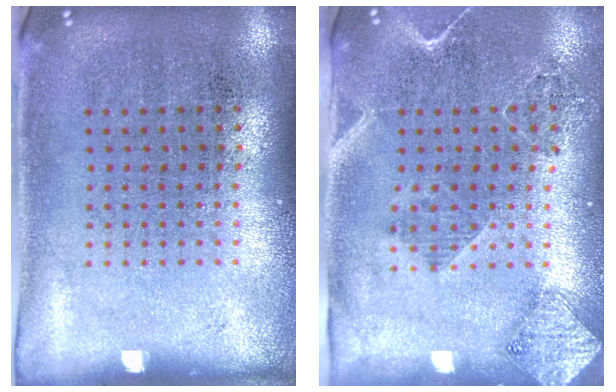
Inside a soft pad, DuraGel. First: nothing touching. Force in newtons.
{"total": 1.9, "press": 1.7, "slide": 0.8}